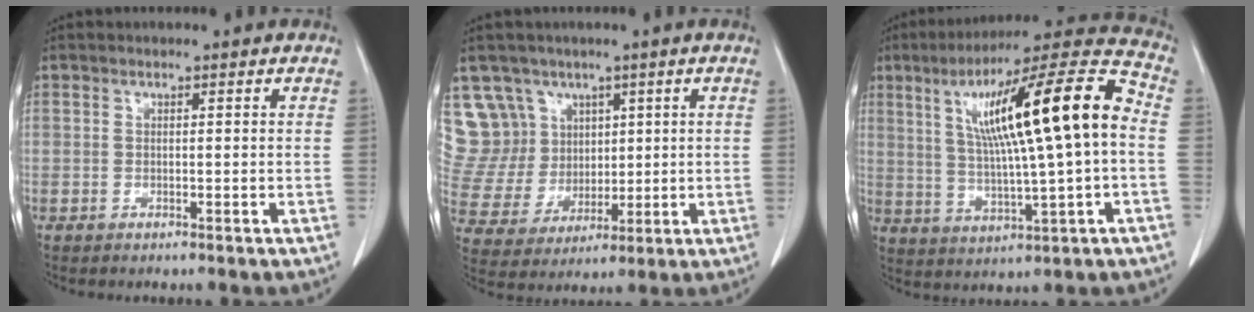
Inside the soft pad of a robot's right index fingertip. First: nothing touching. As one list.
[{"total": 11.4, "force": [6.2, 9.4, 1.1], "torque": [-0.046, 0.046, 0.142]}, {"total": 19.9, "force": [2.8, 1.6, 19.6], "torque": [-0.313, 0.033, 0.042]}]